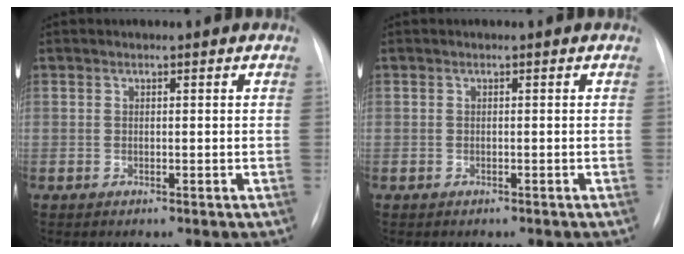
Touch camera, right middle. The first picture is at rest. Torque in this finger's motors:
{"motor_torque": [0.25, -0.54, -0.03, -0.02]}